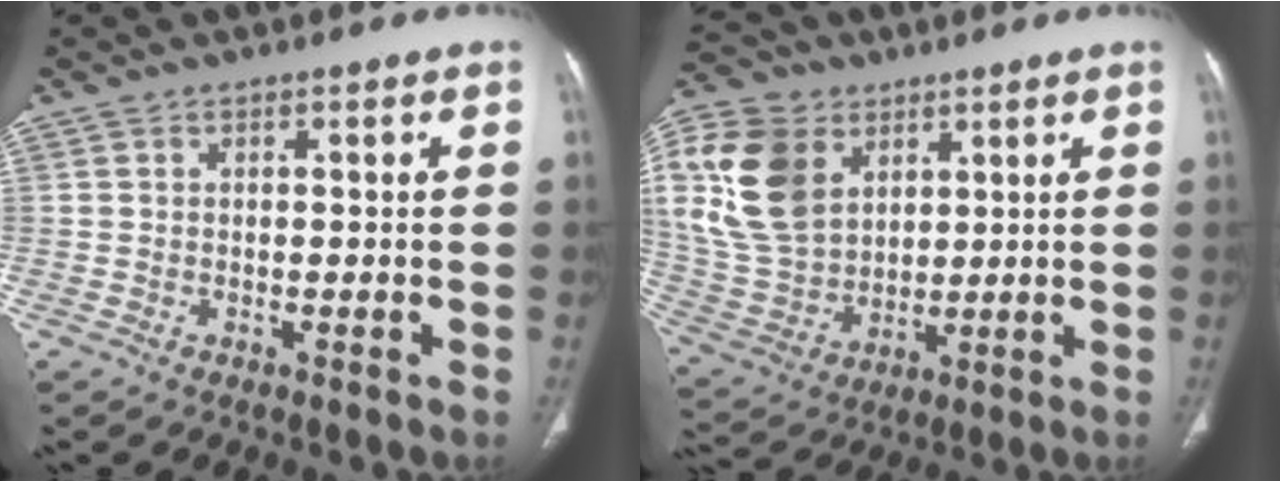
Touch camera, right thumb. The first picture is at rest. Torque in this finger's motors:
{"motor_torque": [-0.18, 1.27, 1.49, 0.46, 0.17]}